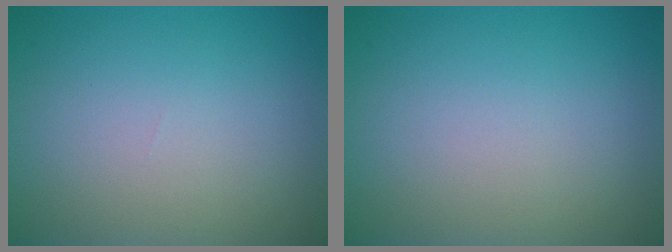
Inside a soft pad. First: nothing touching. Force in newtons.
{"total": 0.0}